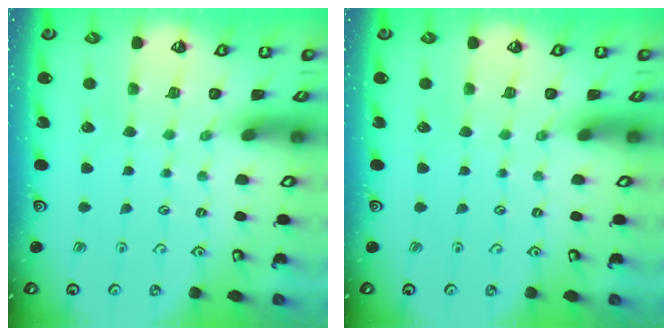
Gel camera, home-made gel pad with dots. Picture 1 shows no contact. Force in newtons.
{"total": 0.0}